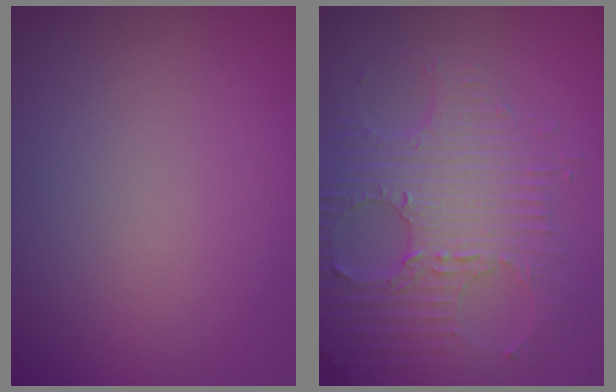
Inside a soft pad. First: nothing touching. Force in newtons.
{"total": 8.0, "press": 5.7, "slide": 5.6}